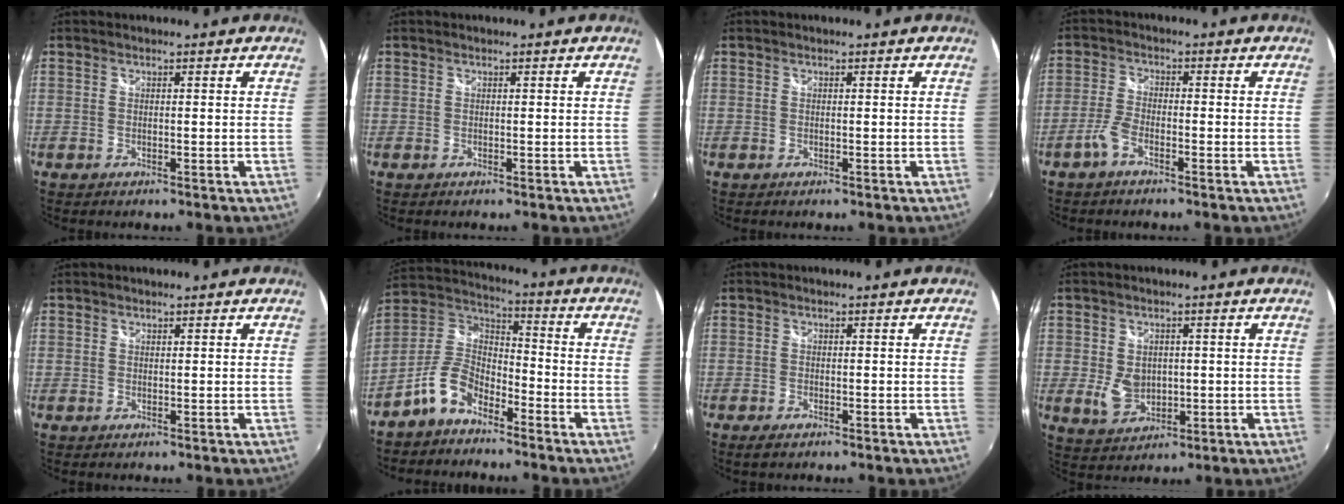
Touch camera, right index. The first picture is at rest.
{"total": 0.0}
{"total": 0.0}
{"total": 3.8, "force": [-2.5, 1.2, 2.6], "torque": [-0.069, 0.003, -0.054]}
{"total": 0.6, "force": [0.3, 0.5, -0.1], "torque": [0.004, 0.001, 0.004]}
{"total": 10.2, "force": [-6.4, 5.6, 5.6], "torque": [-0.129, 0.025, -0.129]}
{"total": 1.6, "force": [-1.2, 0.7, 0.9], "torque": [-0.019, -0.007, -0.023]}
{"total": 6.0, "force": [-0.3, 4.6, 3.8], "torque": [-0.079, -0.004, 0.002]}